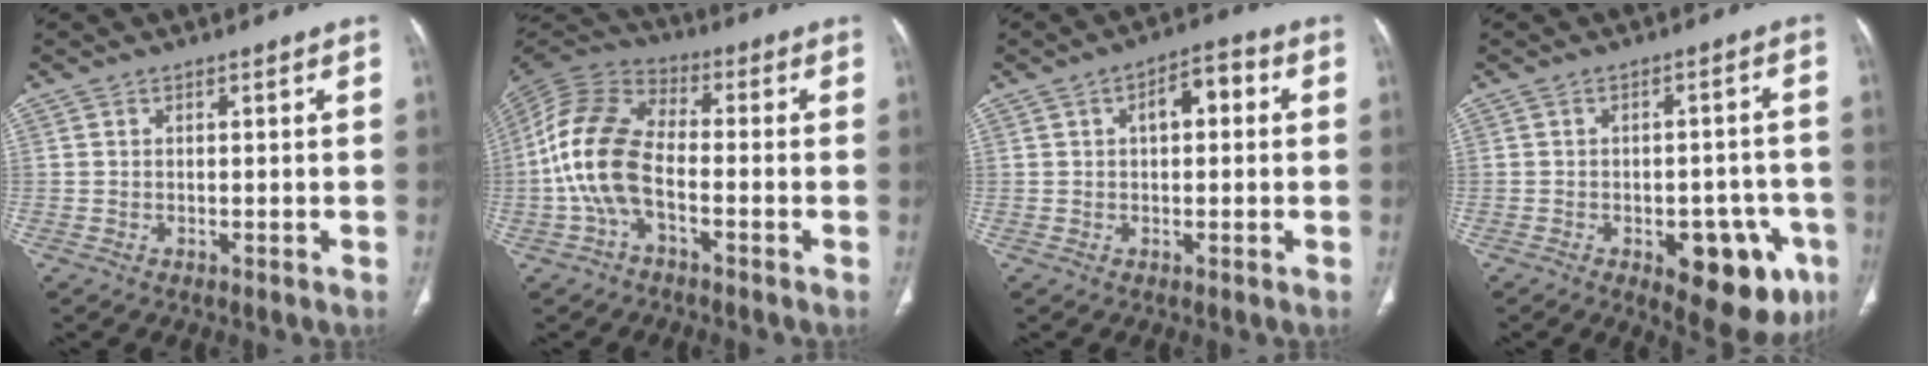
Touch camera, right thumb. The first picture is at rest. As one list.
[{"total": 13.3, "force": [-2.9, 7.4, 10.7], "torque": [-0.226, 0.035, -0.065]}, {"total": 5.9, "force": [1.2, 3.1, 4.9], "torque": [-0.062, 0.022, 0.010]}, {"total": 14.7, "force": [-6.2, 7.1, 11.2], "torque": [-0.097, 0.024, -0.066]}]